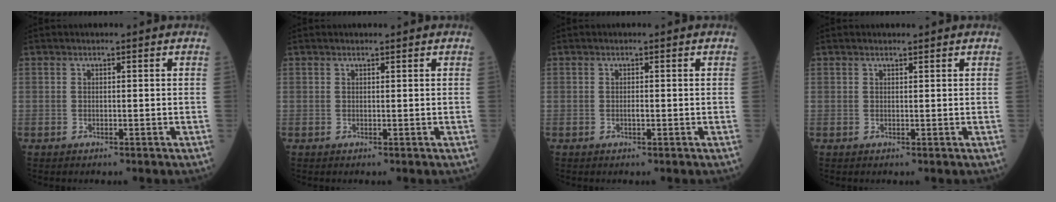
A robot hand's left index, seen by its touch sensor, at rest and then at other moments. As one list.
[{"total": 0.7, "force": [0.6, 0.0, 0.2], "torque": [-0.009, 0.006, 0.012]}, {"total": 0.6, "force": [-0.1, 0.2, 0.5], "torque": [-0.011, 0.000, -0.002]}, {"total": 0.9, "force": [0.9, 0.1, 0.3], "torque": [-0.009, 0.007, 0.016]}]